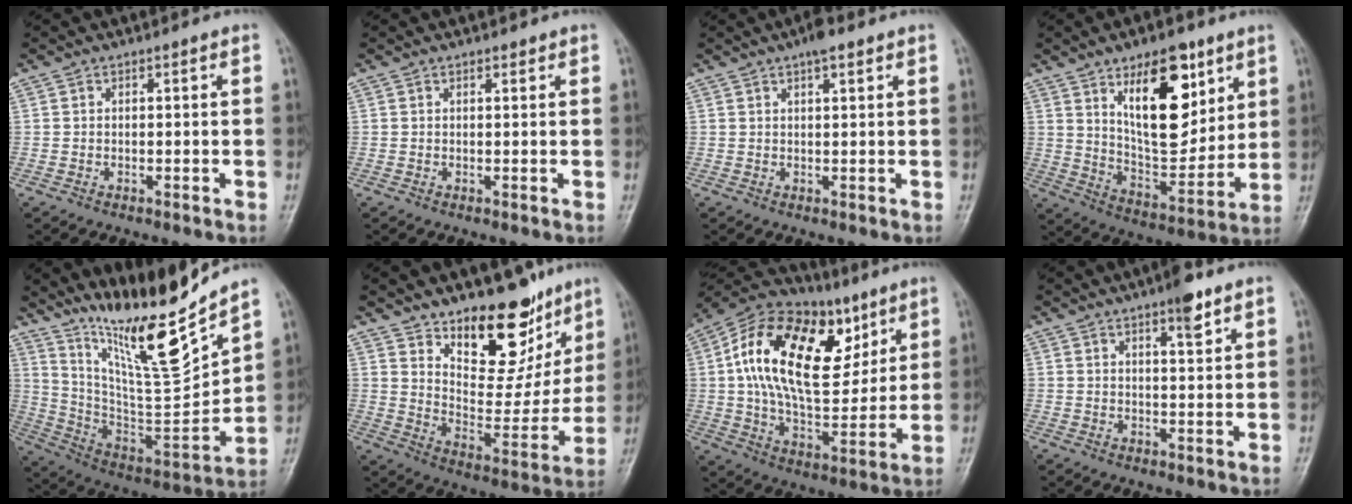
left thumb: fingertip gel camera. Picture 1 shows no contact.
{"total": 0.6, "force": [0.5, 0.4, 0.2], "torque": [-0.001, -0.002, 0.004]}
{"total": 3.5, "force": [2.1, 1.2, 2.5], "torque": [-0.033, 0.001, 0.030]}
{"total": 17.7, "force": [8.3, 8.5, 13.1], "torque": [-0.153, -0.052, 0.147]}
{"total": 19.7, "force": [16.0, 1.7, 11.5], "torque": [-0.158, -0.104, 0.293]}
{"total": 18.8, "force": [12.8, 9.3, 10.1], "torque": [-0.079, -0.092, 0.199]}
{"total": 25.7, "force": [8.3, 14.4, 19.6], "torque": [-0.312, -0.008, 0.135]}
{"total": 5.0, "force": [3.2, 1.1, 3.6], "torque": [-0.047, -0.016, 0.045]}